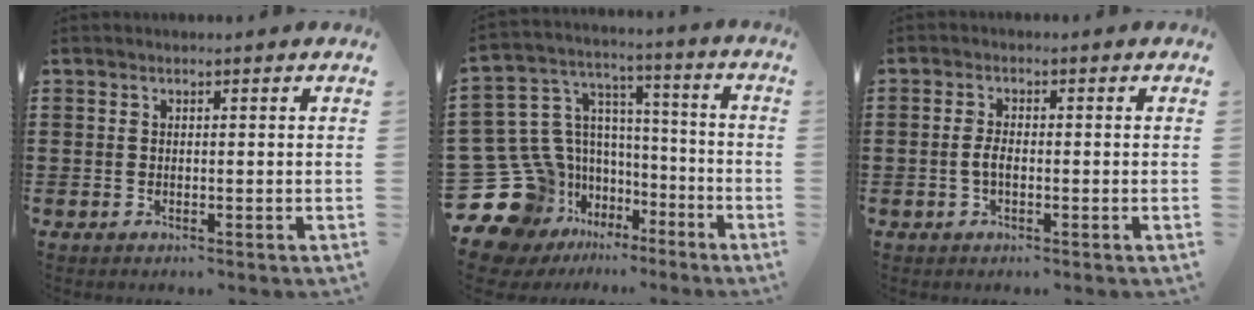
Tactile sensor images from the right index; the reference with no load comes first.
{"total": 12.9, "force": [-4.9, 11.1, 4.1], "torque": [-0.160, -0.019, -0.069]}
{"total": 2.3, "force": [-0.6, 1.0, 2.0], "torque": [-0.054, -0.005, -0.015]}